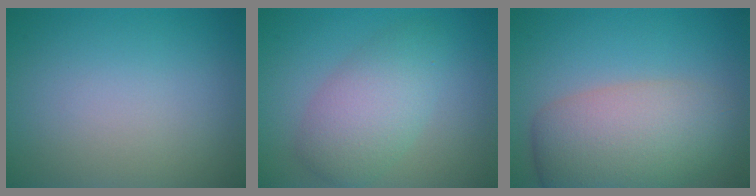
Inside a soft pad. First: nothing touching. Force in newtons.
{"total": 4.9, "press": 4.9, "slide": 0.1}
{"total": 8.0, "press": 8.0, "slide": 0.4}